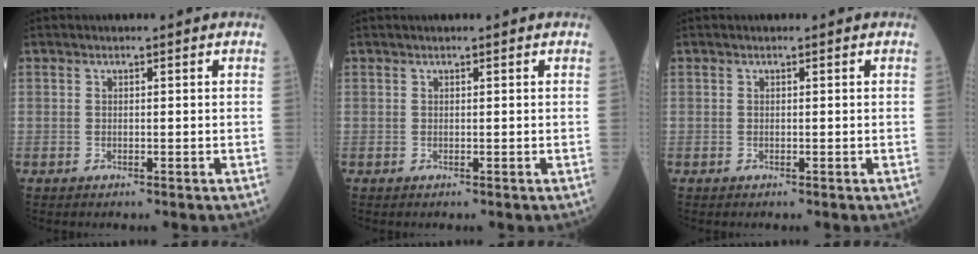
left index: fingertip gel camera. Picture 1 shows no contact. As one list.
[{"total": 1.4, "force": [1.3, 0.1, 0.7], "torque": [0.000, 0.019, 0.019]}, {"total": 0.0}]